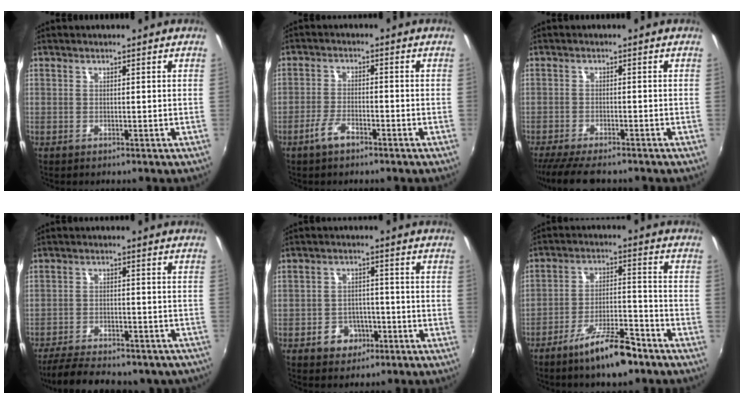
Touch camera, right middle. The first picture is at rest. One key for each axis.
{"total": 4.1, "fx": -2.9, "fy": 1.3, "fz": 2.6, "tx": -0.065, "ty": -0.001, "tz": -0.053}
{"total": 9.3, "fx": -7.9, "fy": 1.9, "fz": 4.6, "tx": -0.109, "ty": -0.035, "tz": -0.135}
{"total": 17.0, "fx": -14.1, "fy": 5.7, "fz": 7.4, "tx": -0.158, "ty": -0.016, "tz": -0.187}
{"total": 5.8, "fx": -3.1, "fy": 4.6, "fz": 1.9, "tx": -0.052, "ty": 0.013, "tz": -0.037}
{"total": 10.9, "fx": -7.9, "fy": 2.7, "fz": 7.0, "tx": -0.130, "ty": 0.004, "tz": -0.127}